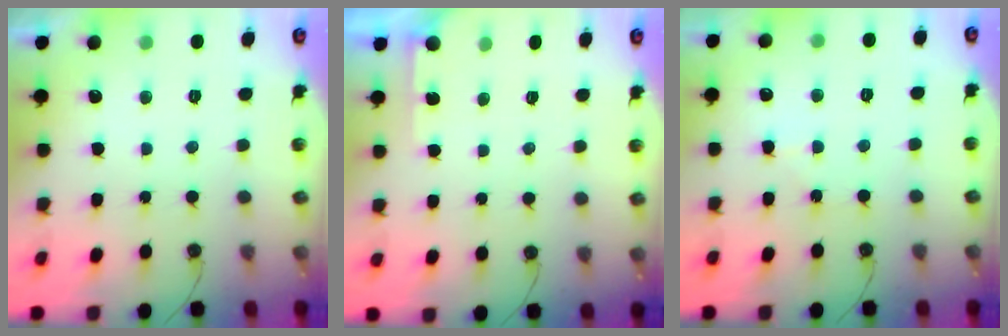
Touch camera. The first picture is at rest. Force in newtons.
{"total": 2.8, "press": 2.8, "slide": 0.2}
{"total": 5.0, "press": 4.9, "slide": 0.7}